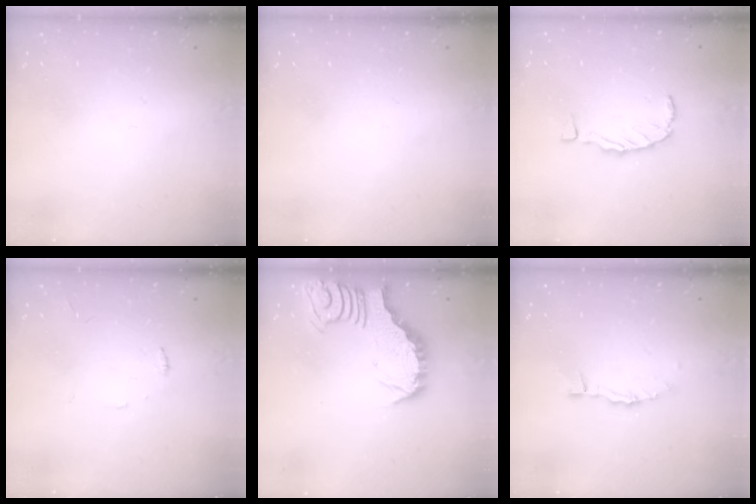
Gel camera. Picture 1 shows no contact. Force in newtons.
{"total": 0.0}
{"total": 1.2, "press": 1.2, "slide": 0.2}
{"total": 5.4, "press": 5.4, "slide": 0.2}
{"total": 3.4, "press": 3.4, "slide": 0.4}
{"total": 3.8, "press": 3.8, "slide": 0.3}